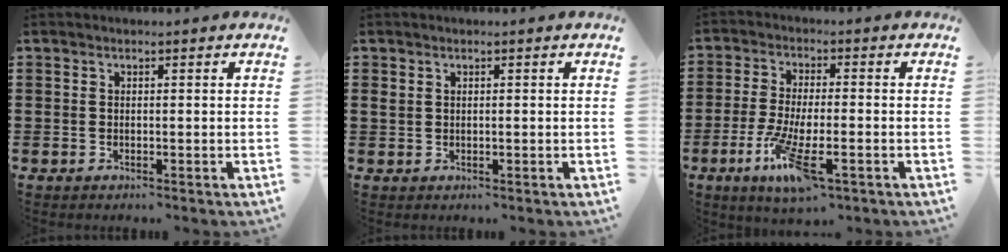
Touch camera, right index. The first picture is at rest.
{"total": 0.8, "force": [0.3, 0.6, 0.3], "torque": [-0.008, 0.006, 0.005]}
{"total": 9.7, "force": [-4.3, 2.6, 8.3], "torque": [-0.176, -0.015, -0.077]}